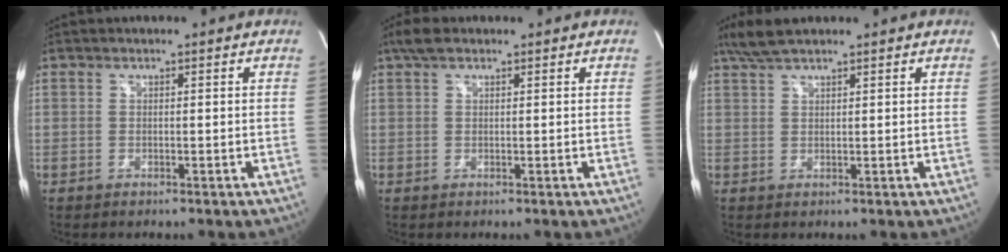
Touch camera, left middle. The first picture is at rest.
{"total": 2.8, "force": [1.9, 1.1, 1.7], "torque": [-0.039, 0.021, 0.037]}
{"total": 4.3, "force": [3.5, 0.5, 2.5], "torque": [-0.060, 0.017, 0.072]}